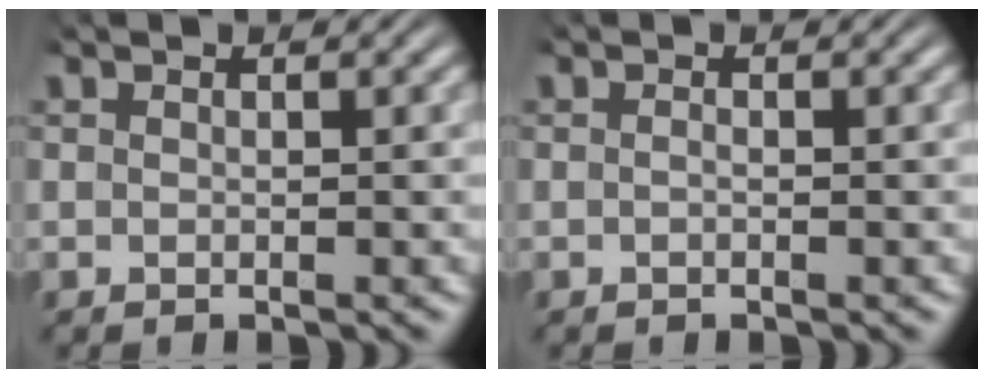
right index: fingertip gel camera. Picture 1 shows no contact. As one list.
[{"total": 0.5, "force": [-0.3, 0.2, 0.4], "torque": [-0.009, -0.002, -0.005]}]